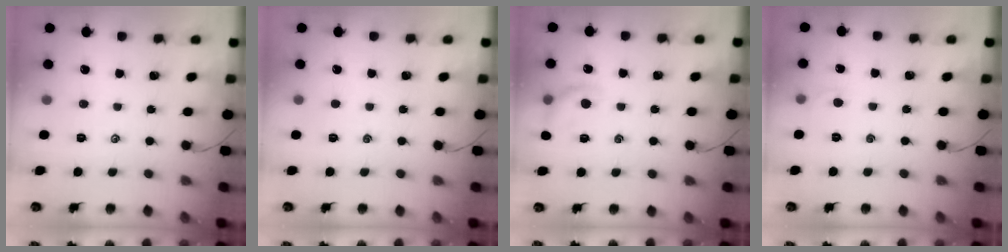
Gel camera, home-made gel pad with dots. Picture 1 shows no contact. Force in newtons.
{"total": 0.0}
{"total": 9.4, "press": 9.2, "slide": 1.8}
{"total": 2.7, "press": 2.5, "slide": 0.9}